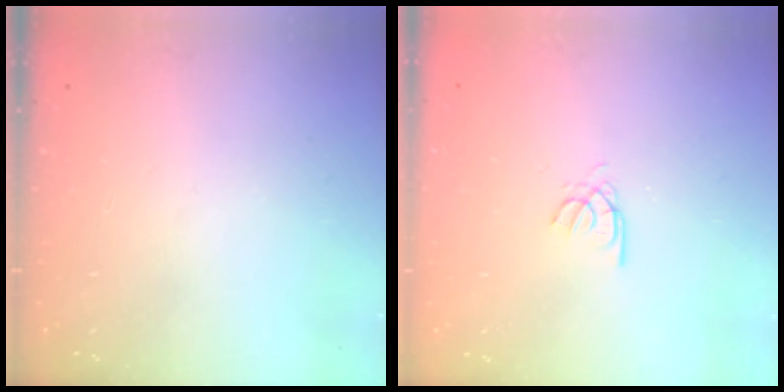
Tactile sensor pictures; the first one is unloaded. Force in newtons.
{"total": 2.6, "press": 2.6, "slide": 0.3}